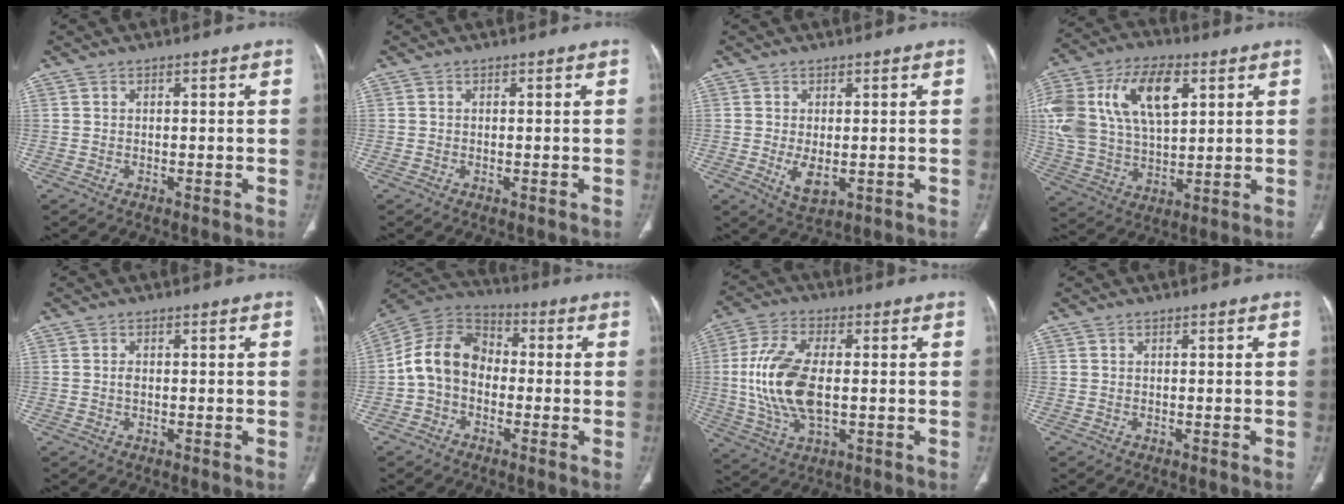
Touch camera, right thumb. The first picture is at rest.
{"total": 0.0}
{"total": 4.4, "force": [-0.7, 2.3, 3.7], "torque": [-0.064, -0.012, -0.001]}
{"total": 24.6, "force": [7.9, 14.4, 18.4], "torque": [-0.391, 0.018, 0.148]}
{"total": 0.9, "force": [0.0, 0.5, 0.7], "torque": [-0.014, 0.000, 0.001]}
{"total": 11.5, "force": [-1.5, 8.7, 7.3], "torque": [-0.125, 0.038, -0.043]}
{"total": 14.6, "force": [-0.1, 7.2, 12.7], "torque": [-0.271, 0.000, 0.002]}
{"total": 0.0}